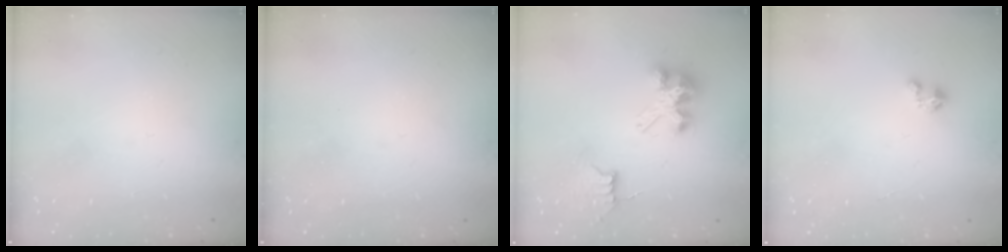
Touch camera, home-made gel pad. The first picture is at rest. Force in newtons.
{"total": 0.7, "press": 0.6, "slide": 0.4}
{"total": 7.5, "press": 7.5, "slide": 0.6}
{"total": 2.1, "press": 2.1, "slide": 0.2}